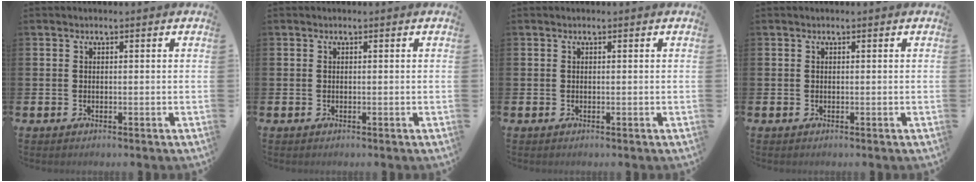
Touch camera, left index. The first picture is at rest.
{"total": 0.0}
{"total": 0.0}
{"total": 0.0}